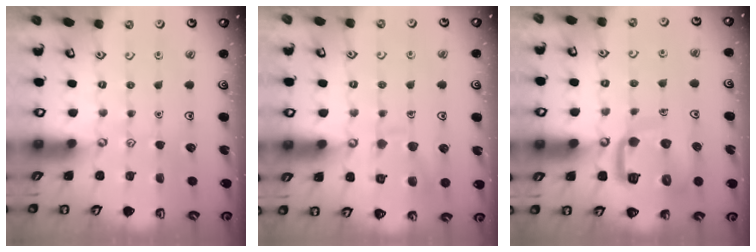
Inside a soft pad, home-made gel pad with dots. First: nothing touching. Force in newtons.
{"total": 10.6, "press": 10.6, "slide": 0.9}
{"total": 11.8, "press": 11.7, "slide": 1.4}